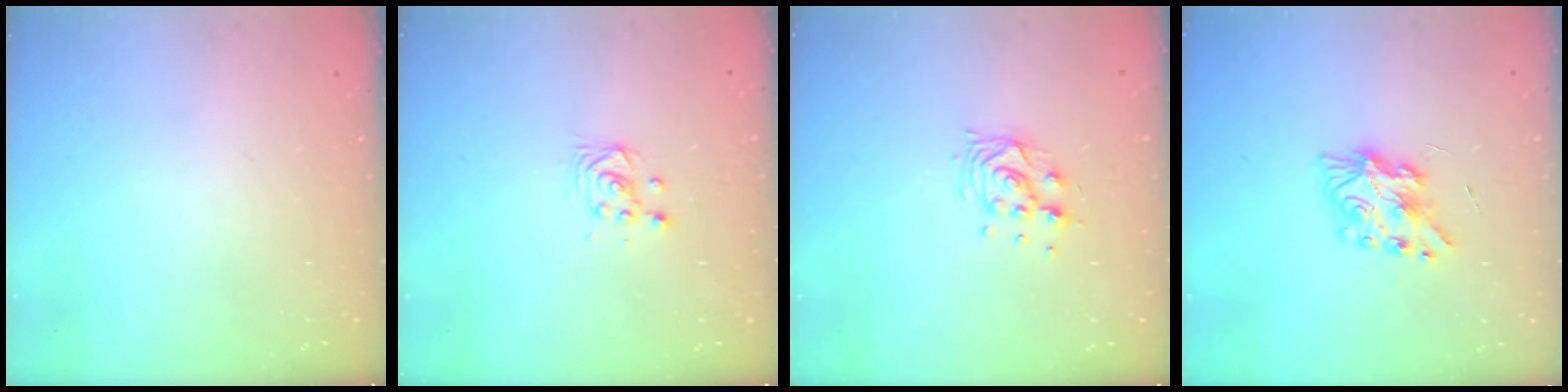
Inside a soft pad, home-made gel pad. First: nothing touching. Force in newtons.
{"total": 3.6, "press": 3.6, "slide": 0.3}
{"total": 9.0, "press": 8.9, "slide": 1.5}
{"total": 8.3, "press": 8.2, "slide": 0.2}